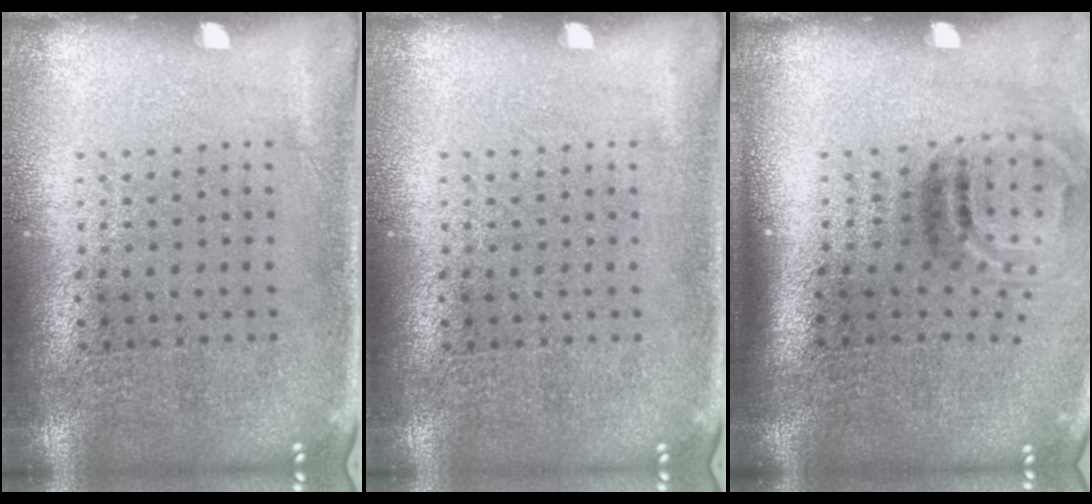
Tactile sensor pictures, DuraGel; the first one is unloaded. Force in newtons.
{"total": 0.0}
{"total": 2.1, "press": 1.3, "slide": 1.7}